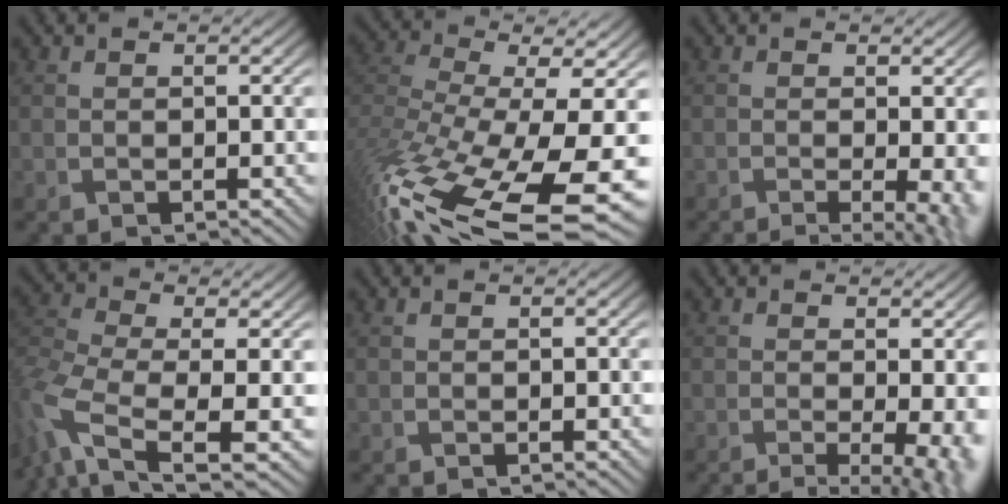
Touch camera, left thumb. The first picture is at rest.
{"total": 15.0, "force": [-7.4, 5.3, 11.9], "torque": [-0.316, -0.043, -0.099]}
{"total": 4.7, "force": [-1.8, 1.3, 4.2], "torque": [-0.052, -0.009, -0.016]}
{"total": 6.9, "force": [-1.9, 2.8, 6.1], "torque": [-0.155, -0.016, -0.049]}
{"total": 0.0}
{"total": 6.3, "force": [-2.3, 1.9, 5.5], "torque": [-0.068, -0.010, -0.019]}